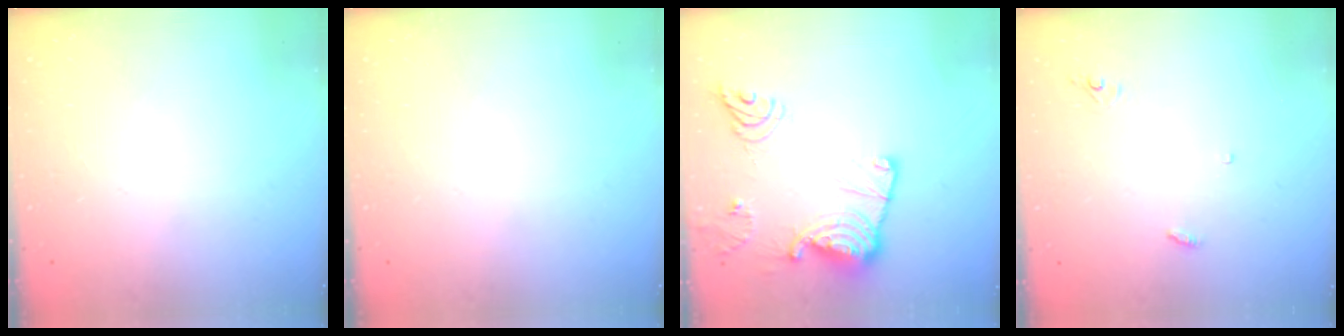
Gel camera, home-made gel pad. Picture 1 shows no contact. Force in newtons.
{"total": 0.0}
{"total": 16.6, "press": 16.5, "slide": 1.8}
{"total": 2.9, "press": 2.9, "slide": 0.2}